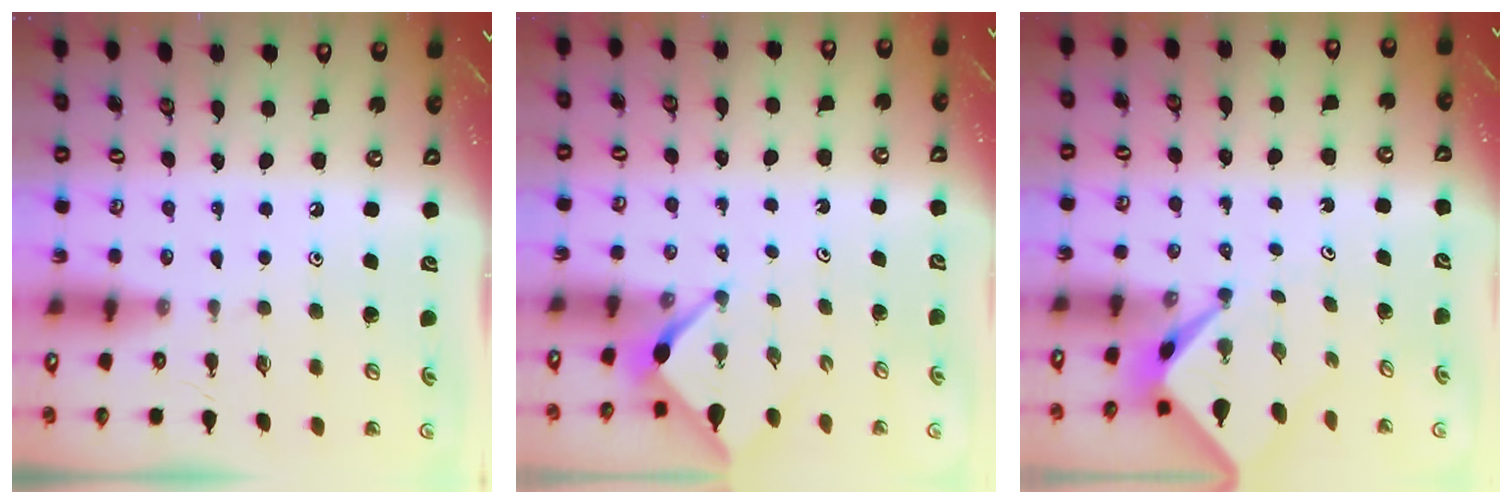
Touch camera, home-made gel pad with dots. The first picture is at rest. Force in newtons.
{"total": 2.5, "press": 2.5, "slide": 0.3}
{"total": 2.5, "press": 2.5, "slide": 0.2}